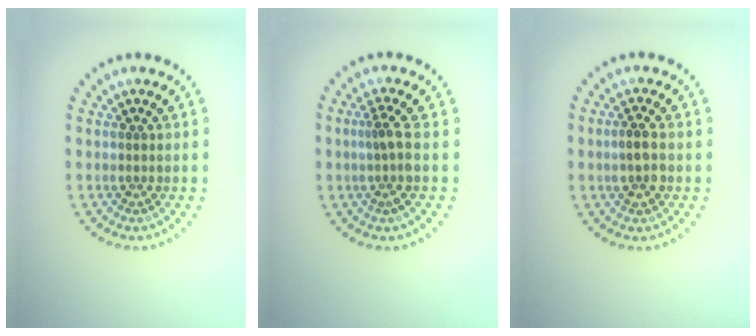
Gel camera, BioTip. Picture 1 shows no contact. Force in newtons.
{"total": 2.1, "press": 1.5, "slide": 1.4}
{"total": 2.1, "press": 2.1, "slide": 0.4}